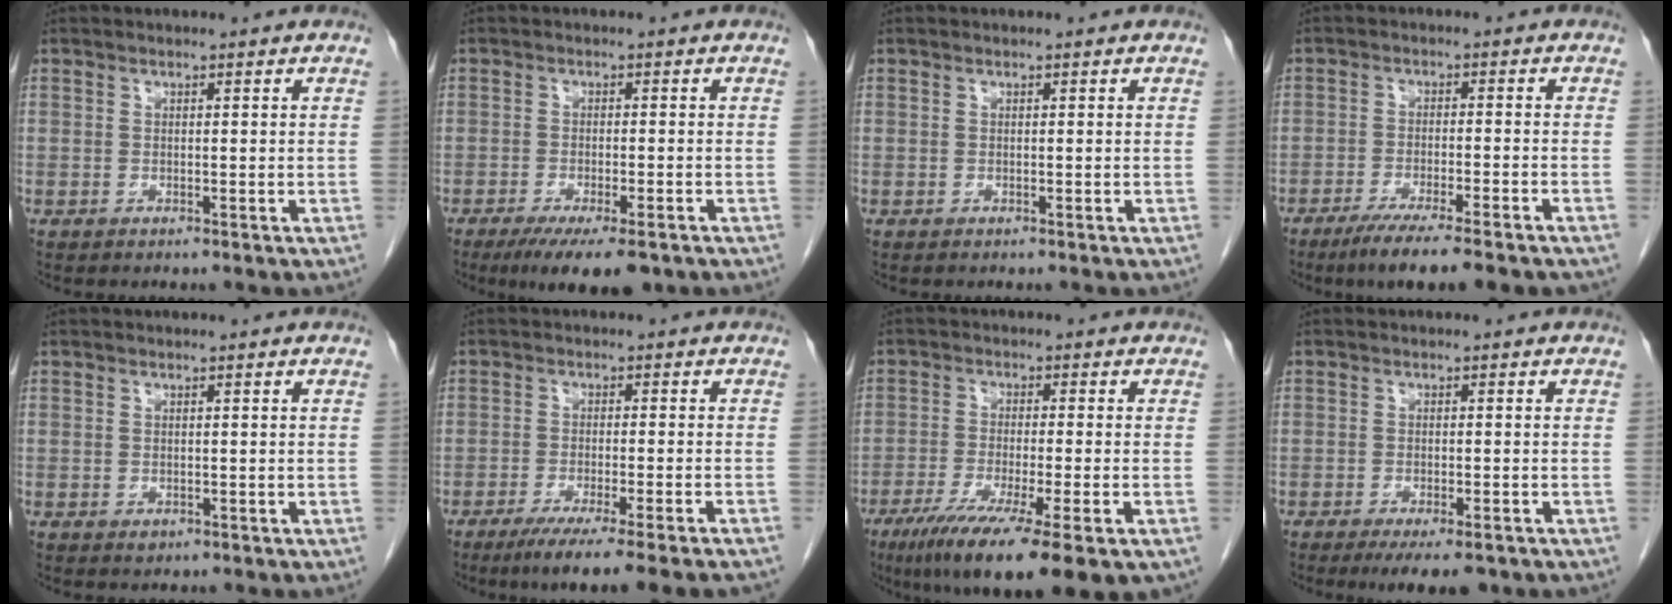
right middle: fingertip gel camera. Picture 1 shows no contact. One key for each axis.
{"total": 9.0, "fx": -6.2, "fy": 2.0, "fz": 6.1, "tx": -0.085, "ty": -0.016, "tz": -0.093}
{"total": 0.0}
{"total": 10.3, "fx": -8.0, "fy": 0.6, "fz": 6.5, "tx": -0.089, "ty": -0.020, "tz": -0.118}
{"total": 0.6, "fx": -0.3, "fy": 0.4, "fz": 0.3, "tx": -0.006, "ty": 0.000, "tz": -0.001}
{"total": 10.8, "fx": -8.5, "fy": -1.1, "fz": 6.6, "tx": -0.073, "ty": -0.029, "tz": -0.125}
{"total": 14.9, "fx": -9.0, "fy": 1.7, "fz": 11.7, "tx": -0.166, "ty": -0.039, "tz": -0.142}
{"total": 6.6, "fx": -4.9, "fy": 1.7, "fz": 4.1, "tx": -0.049, "ty": -0.010, "tz": -0.070}